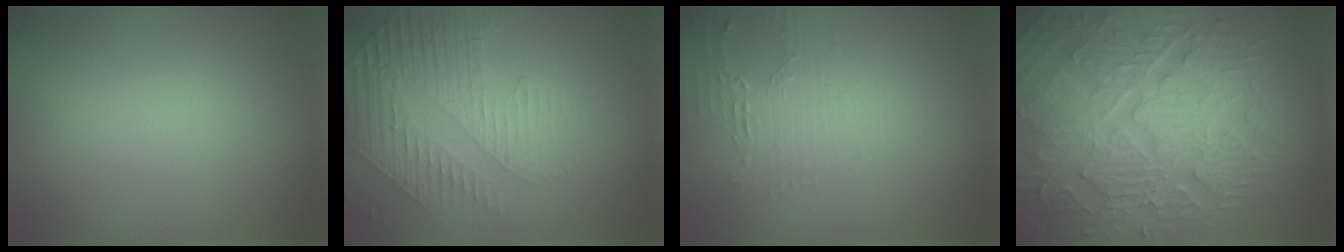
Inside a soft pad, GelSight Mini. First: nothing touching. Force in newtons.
{"total": 4.8, "press": 3.3, "slide": 3.5}
{"total": 1.7, "press": 1.7, "slide": 0.3}
{"total": 10.4, "press": 7.1, "slide": 7.5}